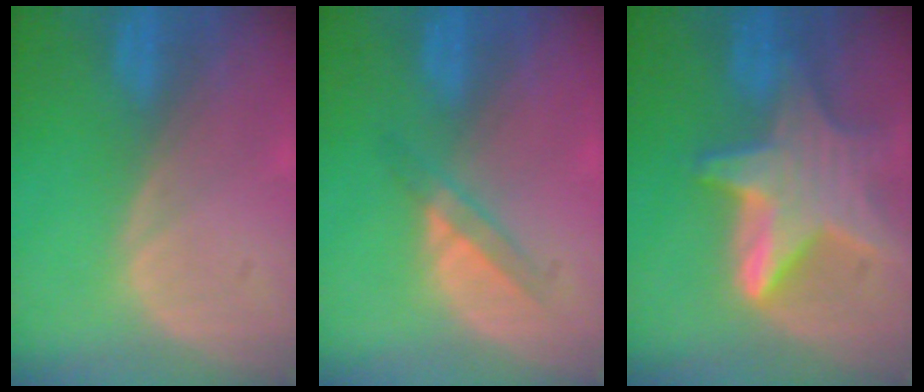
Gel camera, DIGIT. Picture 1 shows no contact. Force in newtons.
{"total": 2.9, "press": 2.8, "slide": 1.0}
{"total": 9.4, "press": 9.4, "slide": 0.8}